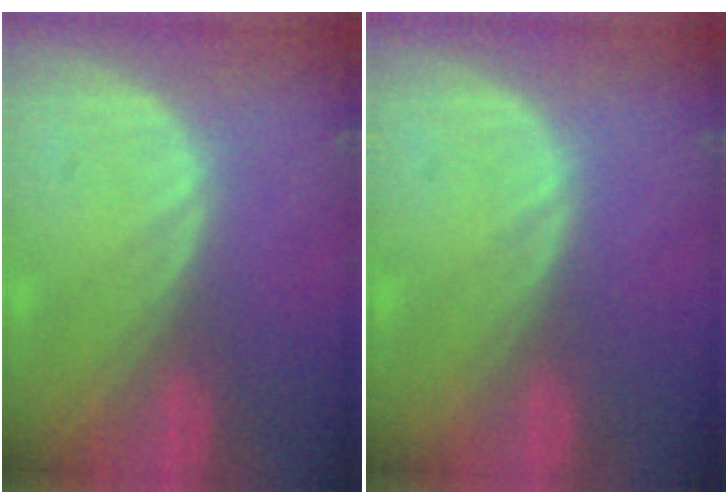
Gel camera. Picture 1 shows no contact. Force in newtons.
{"total": 0.0}